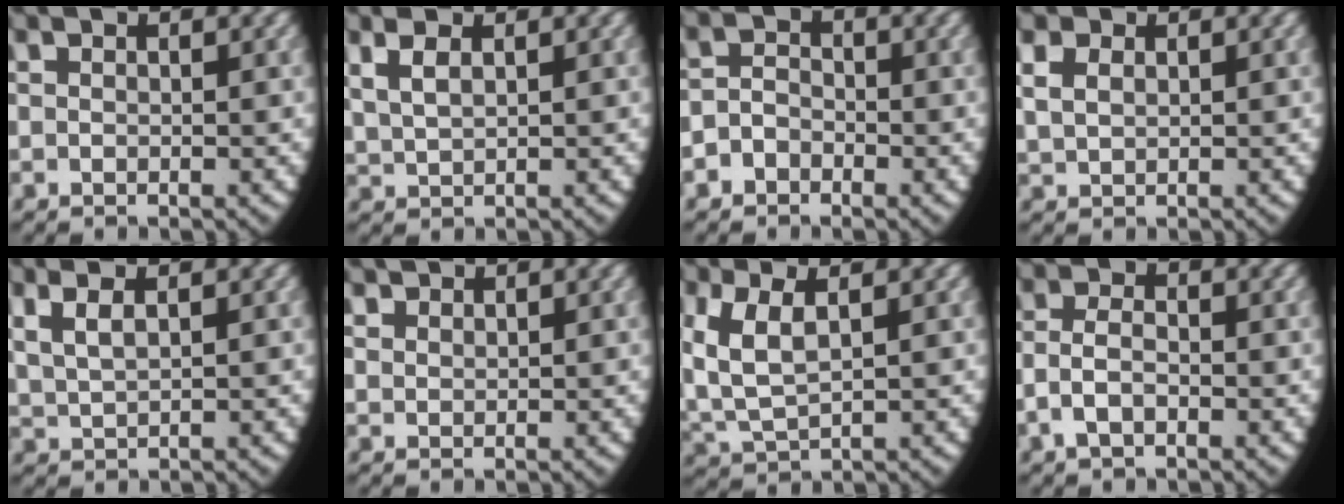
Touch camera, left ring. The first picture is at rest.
{"total": 2.5, "force": [1.5, 1.3, 1.5], "torque": [-0.039, 0.002, 0.035]}
{"total": 3.3, "force": [-1.2, 2.9, 0.9], "torque": [-0.023, -0.011, -0.023]}
{"total": 2.3, "force": [1.2, 1.6, 1.2], "torque": [-0.032, -0.004, 0.032]}
{"total": 3.0, "force": [1.7, 1.5, 2.0], "torque": [-0.047, 0.005, 0.037]}
{"total": 1.5, "force": [1.5, 0.2, 0.3], "torque": [-0.004, -0.002, 0.036]}
{"total": 4.7, "force": [0.6, 3.2, 3.4], "torque": [-0.103, -0.018, 0.028]}
{"total": 3.0, "force": [-1.0, 2.1, 1.9], "torque": [-0.056, -0.016, -0.012]}